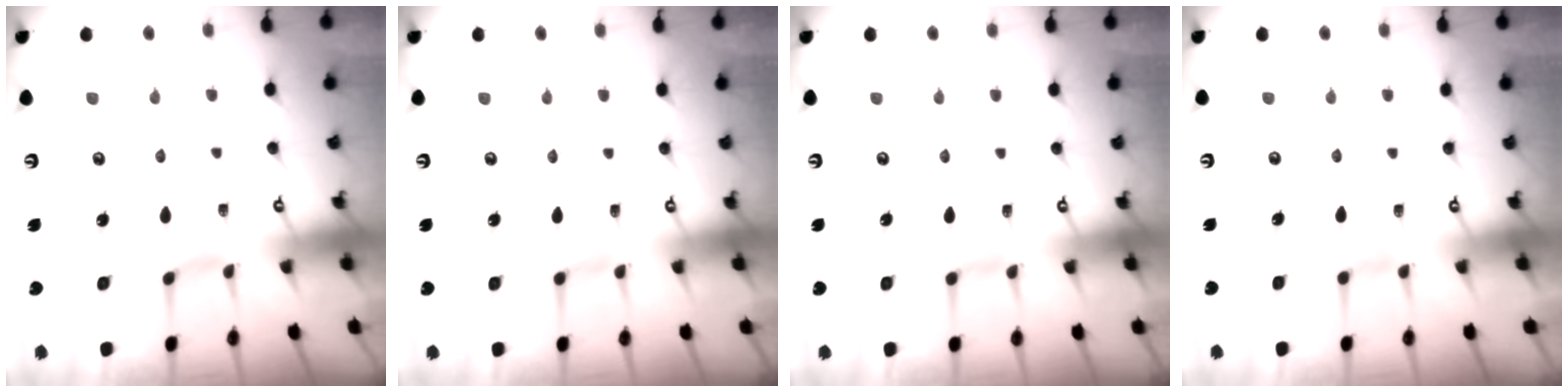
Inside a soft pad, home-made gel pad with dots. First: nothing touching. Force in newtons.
{"total": 0.0}
{"total": 1.6, "press": 1.5, "slide": 0.3}
{"total": 2.0, "press": 2.0, "slide": 0.4}